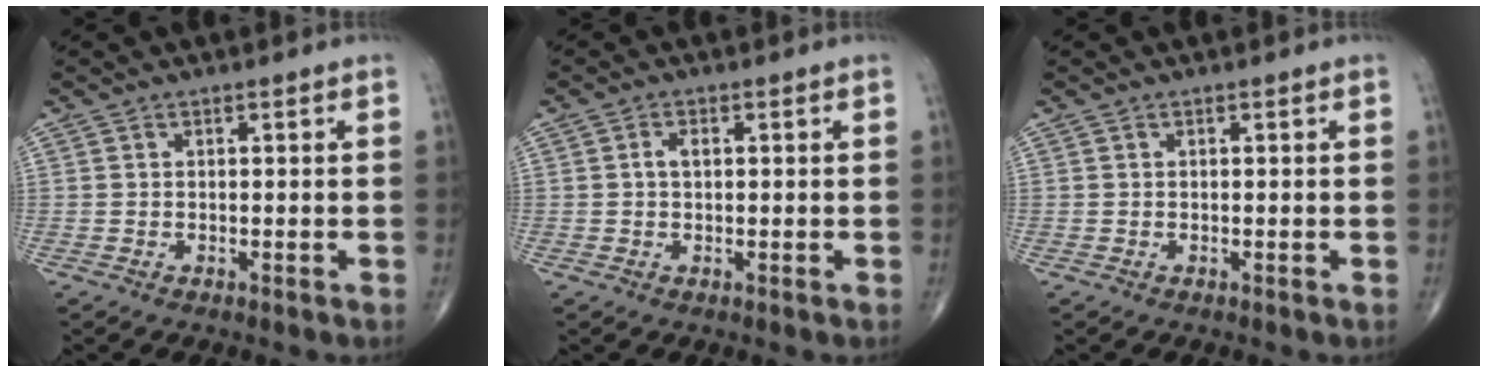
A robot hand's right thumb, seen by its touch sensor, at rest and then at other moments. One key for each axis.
{"total": 1.8, "fx": 0.3, "fy": 1.1, "fz": 1.5, "tx": -0.027, "ty": 0.006, "tz": 0.003}
{"total": 0.0}